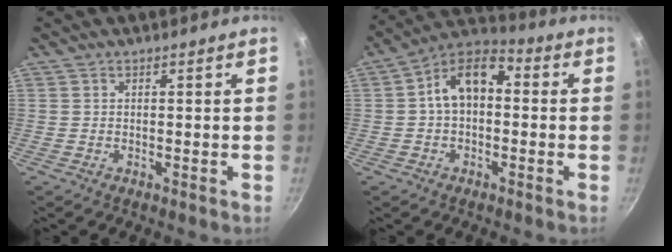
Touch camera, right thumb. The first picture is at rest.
{"total": 10.8, "force": [0.6, 7.1, 8.1], "torque": [-0.107, 0.041, -0.008]}